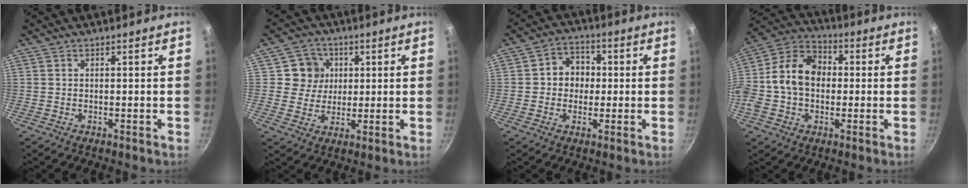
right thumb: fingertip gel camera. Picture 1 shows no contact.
{"total": 7.0, "force": [1.7, 6.6, 1.5], "torque": [0.019, 0.000, 0.022]}
{"total": 6.6, "force": [0.1, 5.9, 3.1], "torque": [-0.009, 0.011, -0.008]}
{"total": 15.1, "force": [-0.3, 11.4, 10.0], "torque": [-0.154, 0.039, -0.028]}